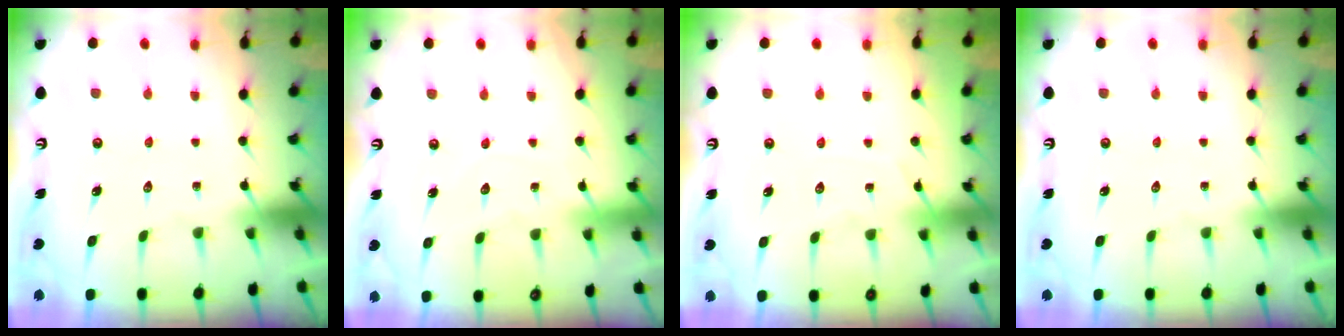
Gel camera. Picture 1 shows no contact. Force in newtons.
{"total": 4.2, "press": 4.2, "slide": 0.2}
{"total": 6.0, "press": 6.0, "slide": 0.8}
{"total": 0.0}